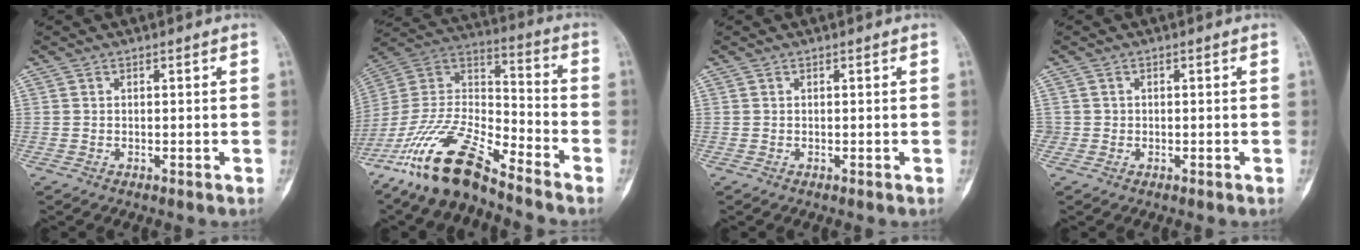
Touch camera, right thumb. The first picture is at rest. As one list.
[{"total": 17.7, "force": [-13.4, 4.7, 10.6], "torque": [-0.202, 0.075, -0.259]}, {"total": 0.0}, {"total": 1.0, "force": [-0.1, 1.0, 0.0], "torque": [0.008, 0.006, -0.004]}]